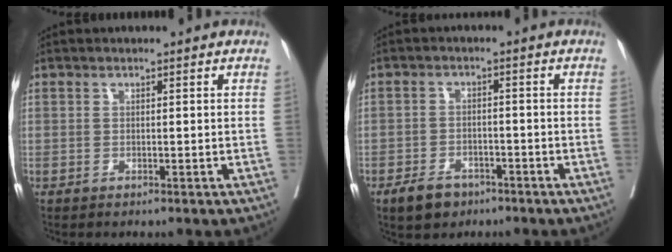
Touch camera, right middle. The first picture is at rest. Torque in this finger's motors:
{"motor_torque": [-0.17, -0.14, 0.03, 0.01]}